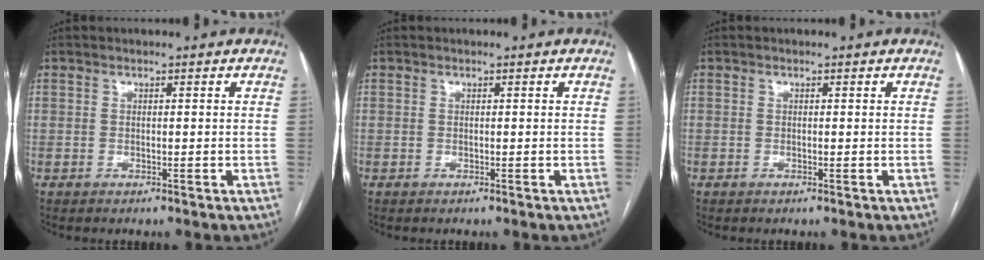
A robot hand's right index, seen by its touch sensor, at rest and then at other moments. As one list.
[{"total": 0.0}, {"total": 0.0}]